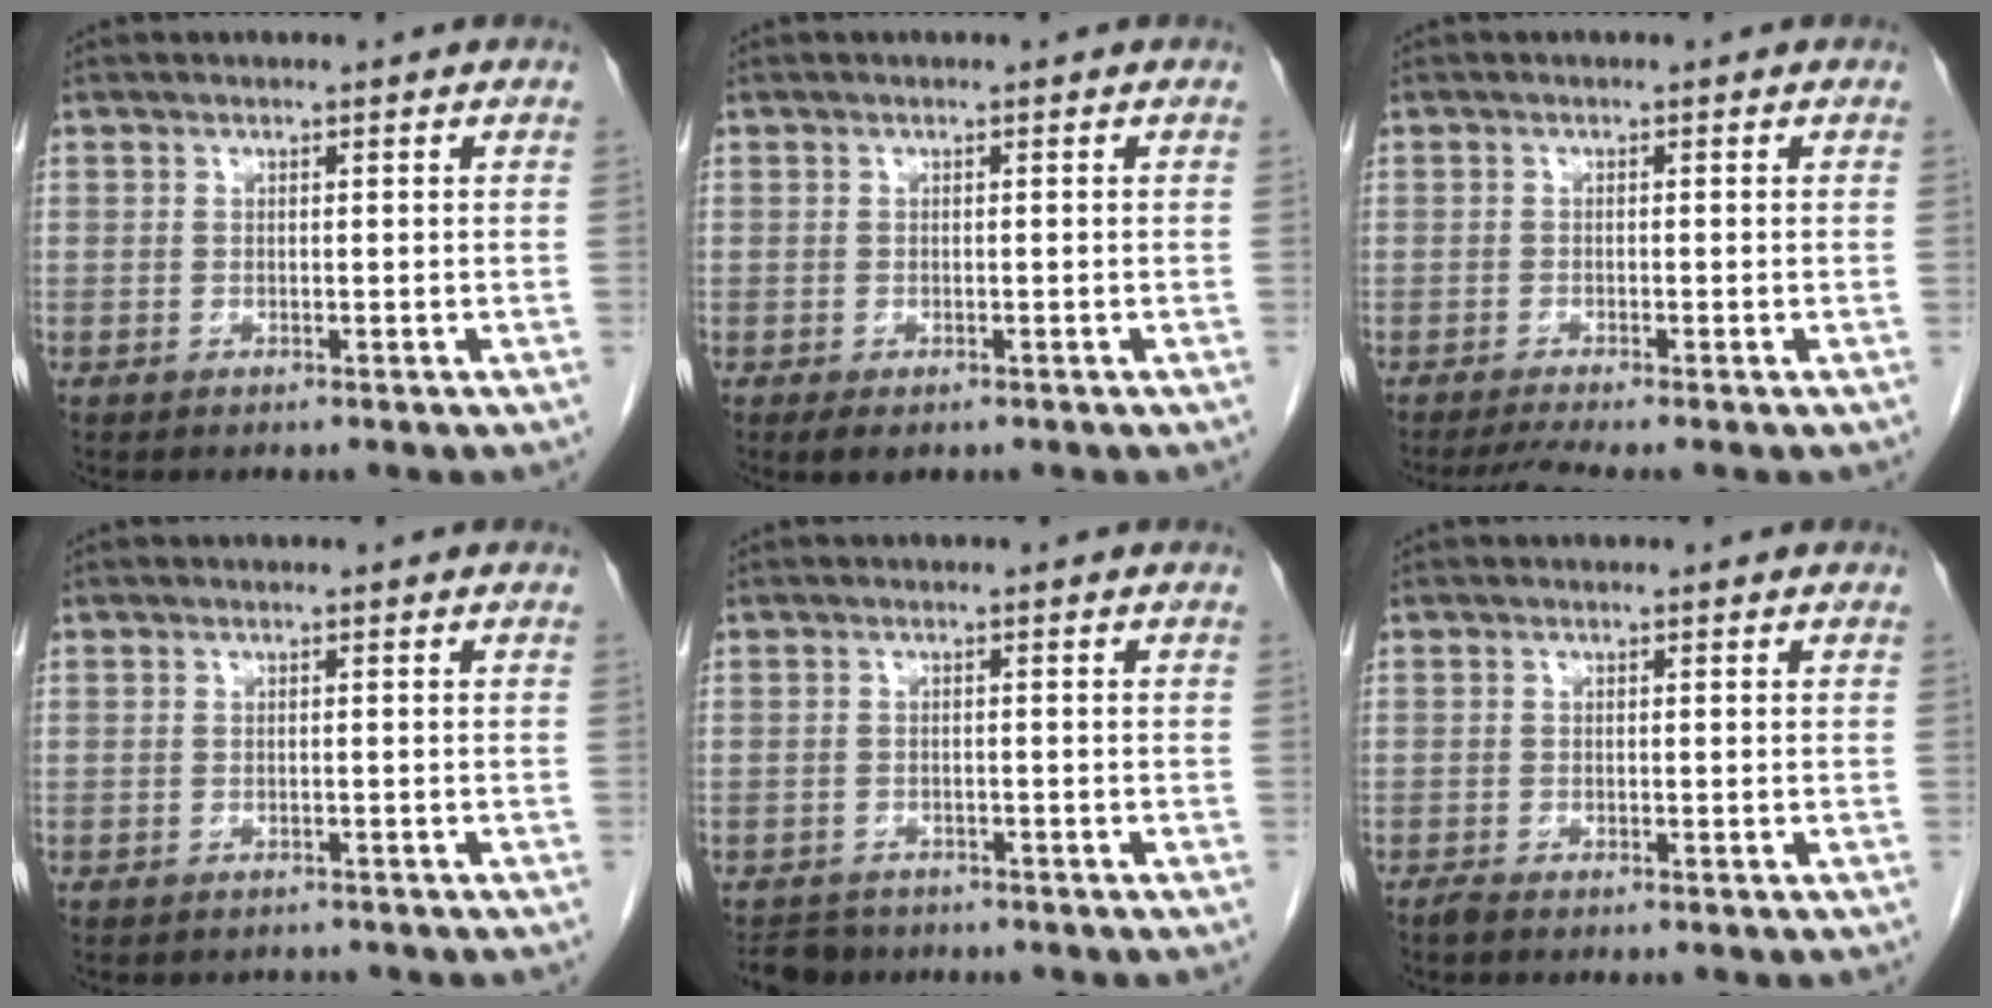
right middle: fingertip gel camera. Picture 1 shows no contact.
{"total": 2.0, "force": [-1.3, 1.0, 1.3], "torque": [-0.017, -0.002, -0.011]}
{"total": 2.5, "force": [-2.1, -0.6, 1.3], "torque": [-0.028, -0.008, -0.041]}
{"total": 2.0, "force": [-1.8, 0.8, 0.0], "torque": [-0.004, -0.001, -0.026]}
{"total": 3.9, "force": [-3.5, 1.8, -0.1], "torque": [0.001, -0.003, -0.058]}
{"total": 0.9, "force": [-0.8, 0.1, 0.3], "torque": [-0.015, -0.003, -0.015]}